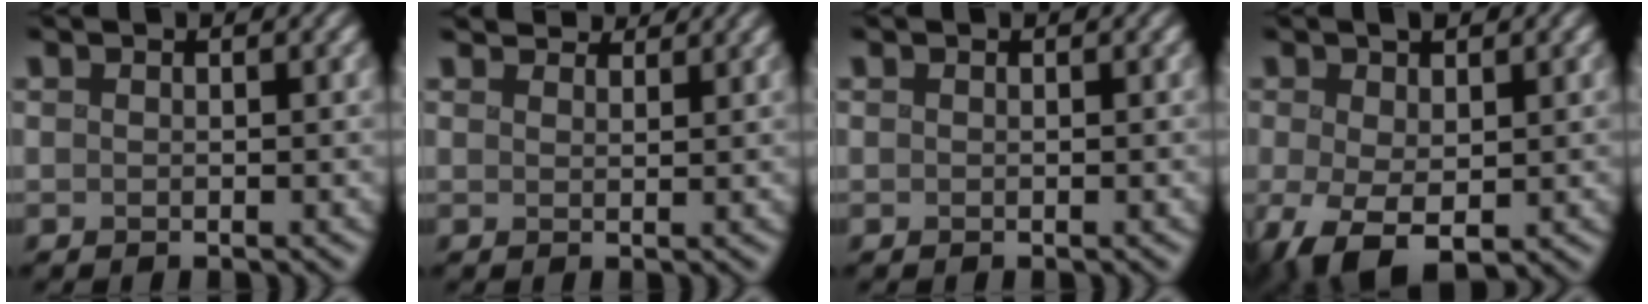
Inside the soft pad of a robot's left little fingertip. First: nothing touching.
{"total": 4.9, "force": [4.5, 1.3, 1.6], "torque": [-0.032, 0.014, 0.052]}
{"total": 0.0}
{"total": 5.3, "force": [-1.2, 2.7, 4.4], "torque": [-0.089, -0.008, -0.015]}